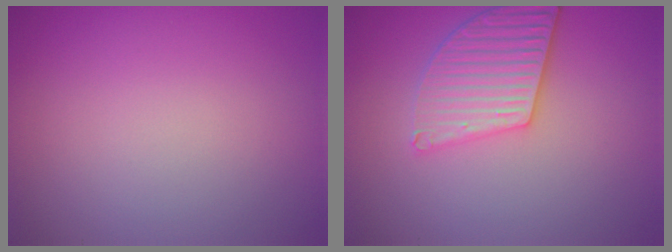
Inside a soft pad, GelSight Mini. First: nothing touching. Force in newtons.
{"total": 4.1, "press": 3.6, "slide": 2.0}